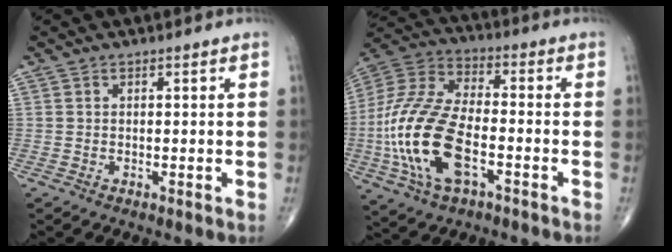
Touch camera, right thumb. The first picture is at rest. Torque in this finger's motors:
{"motor_torque": [0.30, 0.72, 2.17, -0.01, 0.68]}